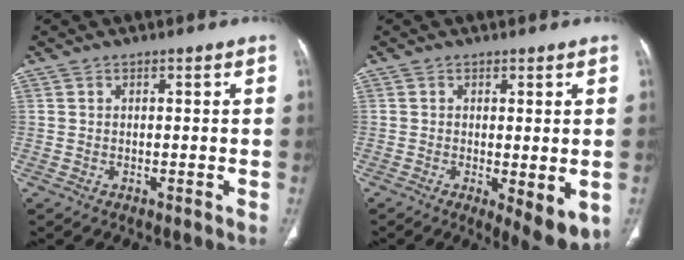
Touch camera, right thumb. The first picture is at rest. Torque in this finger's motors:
{"motor_torque": [-0.14, 0.59, -0.13, 0.01, -0.19]}